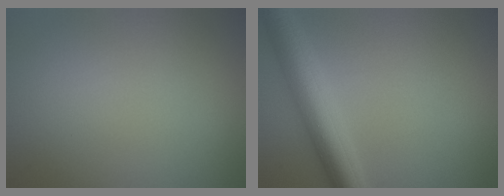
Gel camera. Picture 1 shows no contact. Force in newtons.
{"total": 6.2, "press": 6.2, "slide": 0.1}